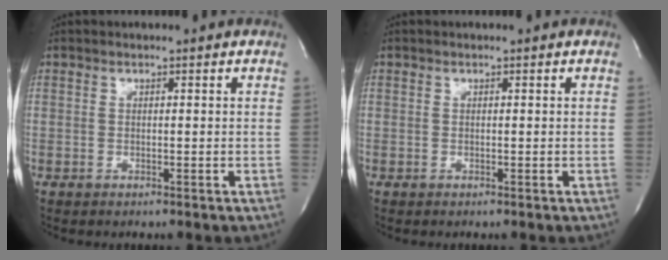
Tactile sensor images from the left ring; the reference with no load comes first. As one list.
[{"total": 0.0}]